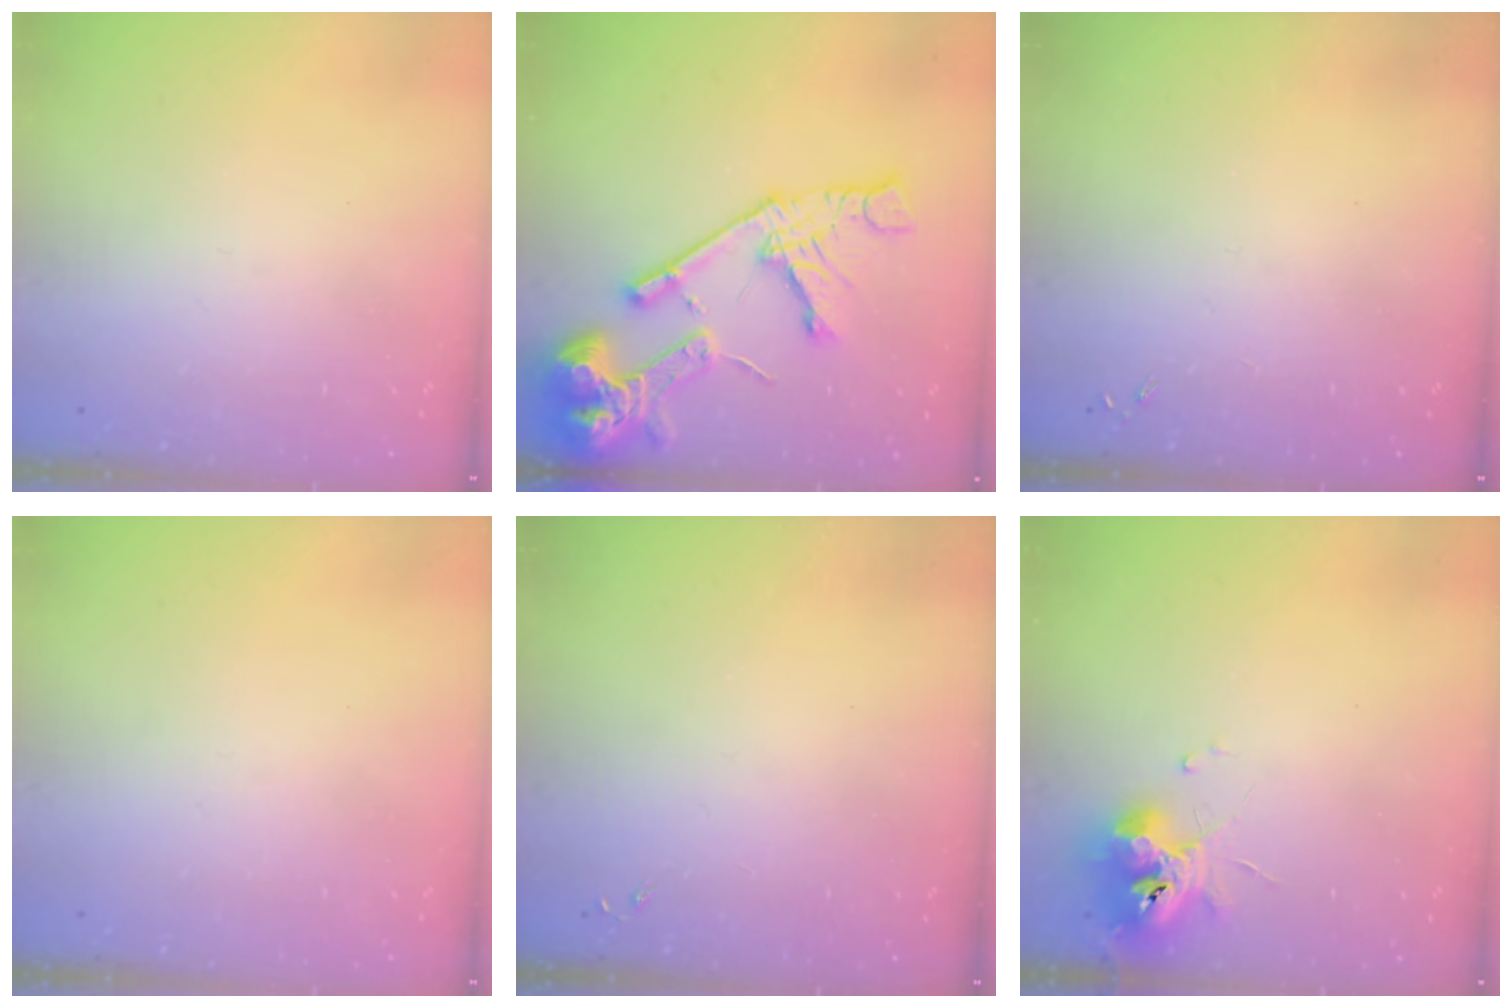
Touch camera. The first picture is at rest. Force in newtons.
{"total": 21.1, "press": 21.0, "slide": 2.3}
{"total": 0.0}
{"total": 0.0}
{"total": 0.0}
{"total": 12.1, "press": 12.0, "slide": 0.9}